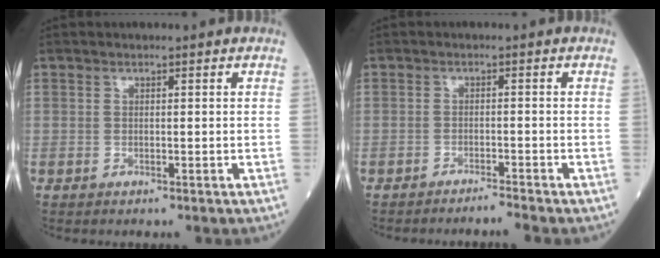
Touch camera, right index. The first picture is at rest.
{"total": 2.1, "force": [-1.9, -1.0, 0.0], "torque": [0.003, -0.006, -0.028]}